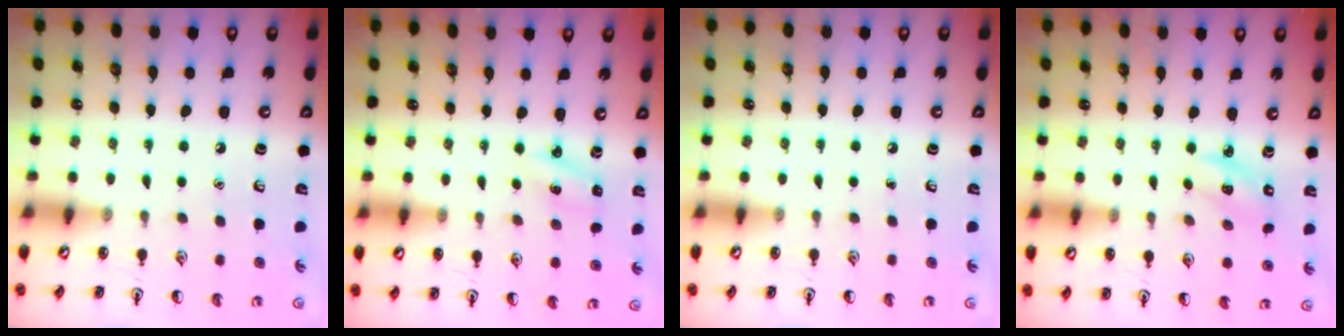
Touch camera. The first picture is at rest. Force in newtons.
{"total": 2.2, "press": 2.1, "slide": 0.8}
{"total": 0.0}
{"total": 2.6, "press": 2.5, "slide": 0.6}